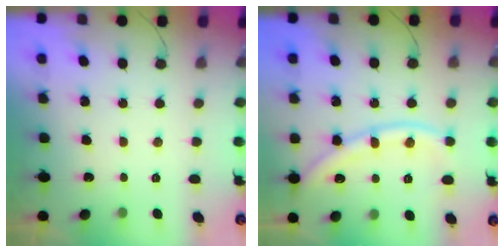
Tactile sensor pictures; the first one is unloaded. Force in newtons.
{"total": 12.0, "press": 11.8, "slide": 1.6}